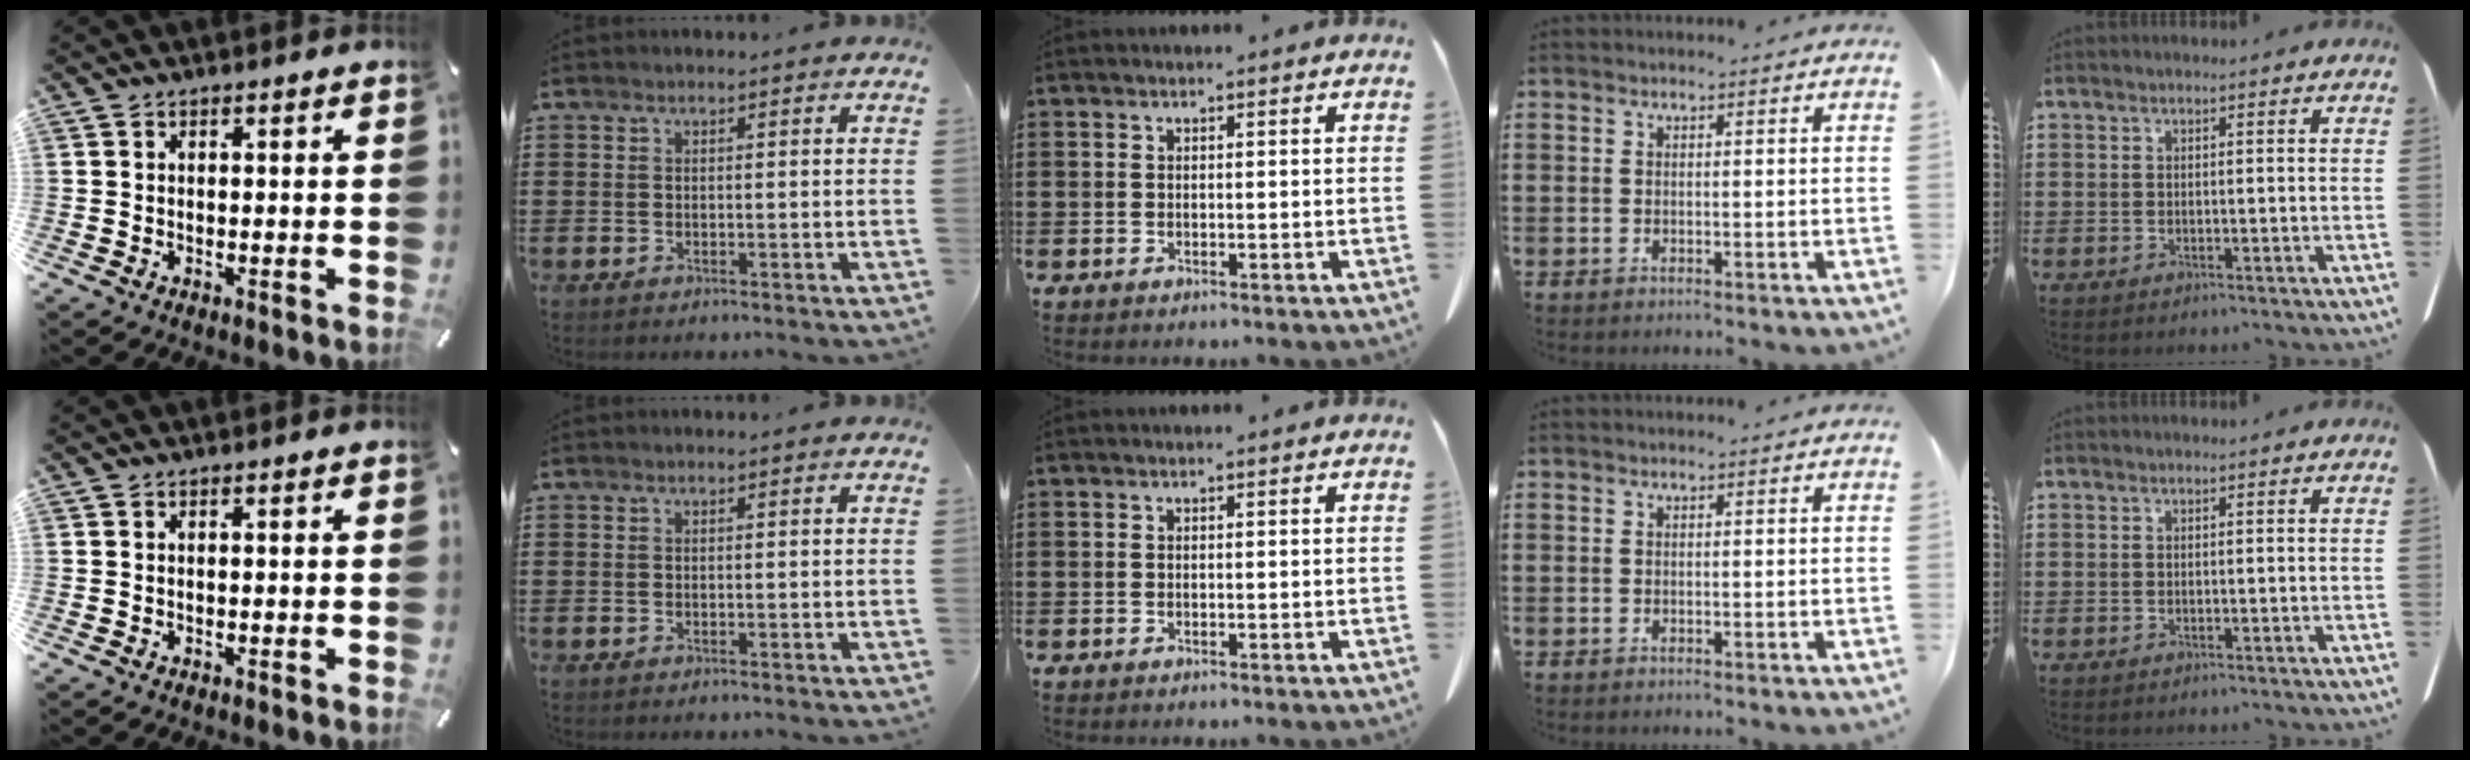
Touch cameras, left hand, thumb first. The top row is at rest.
{}